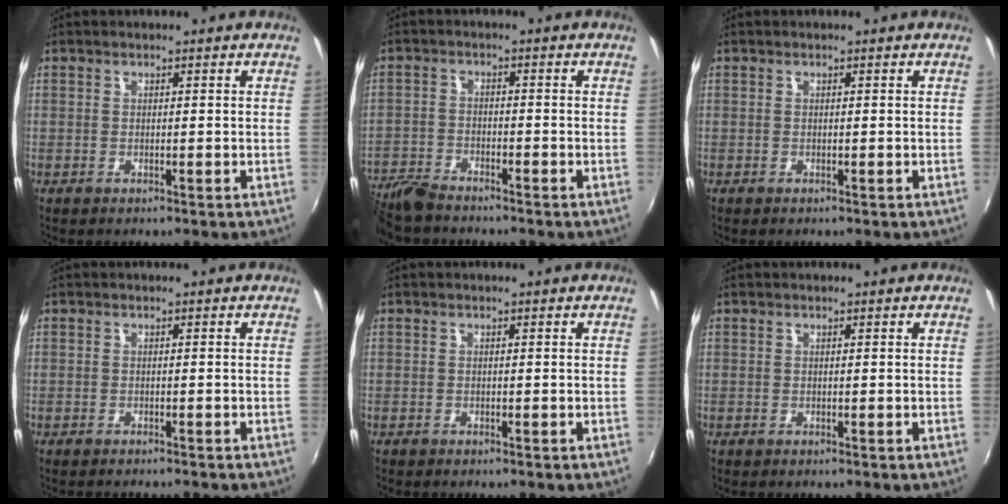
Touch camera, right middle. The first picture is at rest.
{"total": 8.3, "force": [-7.4, 2.3, 3.0], "torque": [-0.085, -0.017, -0.144]}
{"total": 0.0}
{"total": 2.5, "force": [-2.3, 0.2, 0.9], "torque": [-0.024, -0.010, -0.034]}
{"total": 0.5, "force": [-0.5, 0.2, 0.0], "torque": [-0.002, -0.002, -0.010]}
{"total": 0.0}